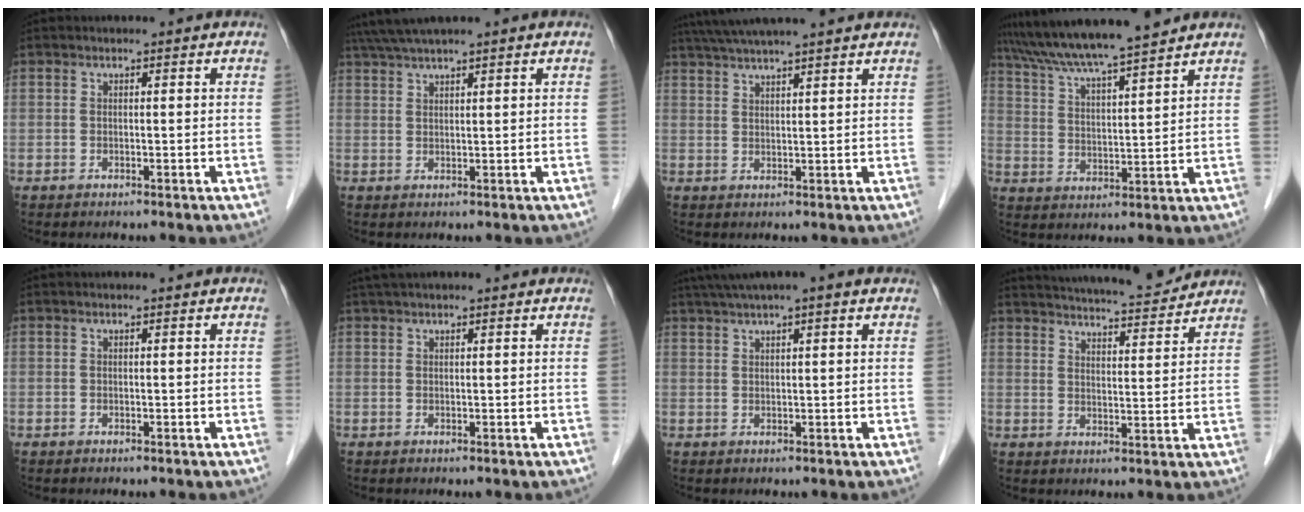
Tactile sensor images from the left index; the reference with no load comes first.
{"total": 5.5, "force": [4.6, -0.5, 3.1], "torque": [-0.061, 0.034, 0.086]}
{"total": 12.9, "force": [11.2, 0.4, 6.5], "torque": [-0.116, 0.041, 0.161]}
{"total": 13.3, "force": [11.7, -0.2, 6.2], "torque": [-0.116, 0.015, 0.195]}
{"total": 0.0}
{"total": 5.5, "force": [4.8, 0.5, 2.7], "torque": [-0.040, 0.040, 0.072]}
{"total": 8.0, "force": [6.0, 0.3, 5.3], "torque": [-0.092, 0.041, 0.090]}
{"total": 14.9, "force": [14.0, 1.7, 4.8], "torque": [-0.078, 0.004, 0.191]}